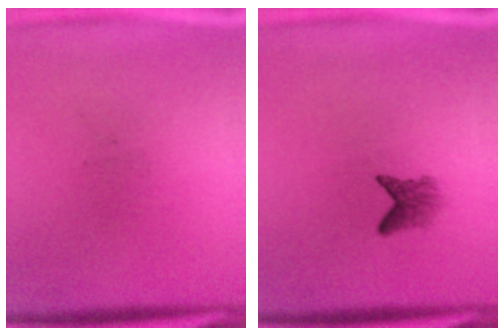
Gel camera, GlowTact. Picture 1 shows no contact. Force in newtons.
{"total": 2.2}